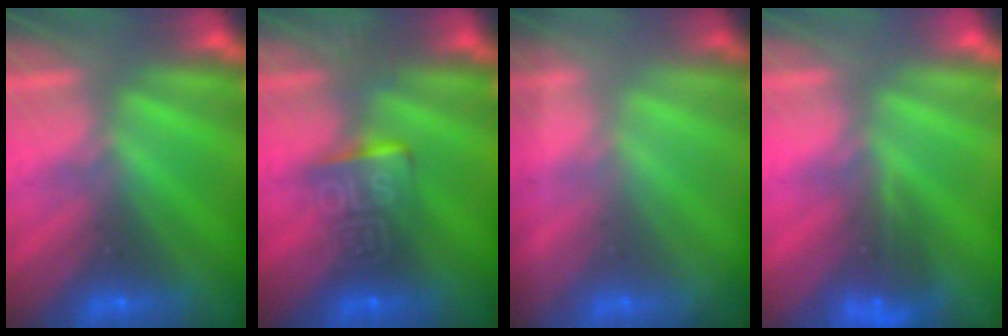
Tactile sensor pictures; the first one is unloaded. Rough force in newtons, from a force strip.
{"total": 10.8}
{"total": 1.8}
{"total": 4.4}